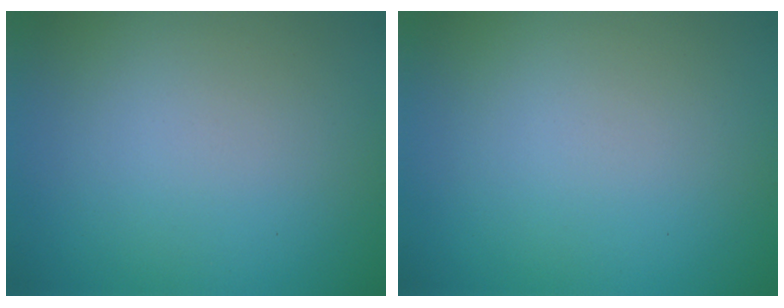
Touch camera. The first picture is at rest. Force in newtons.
{"total": 0.0}